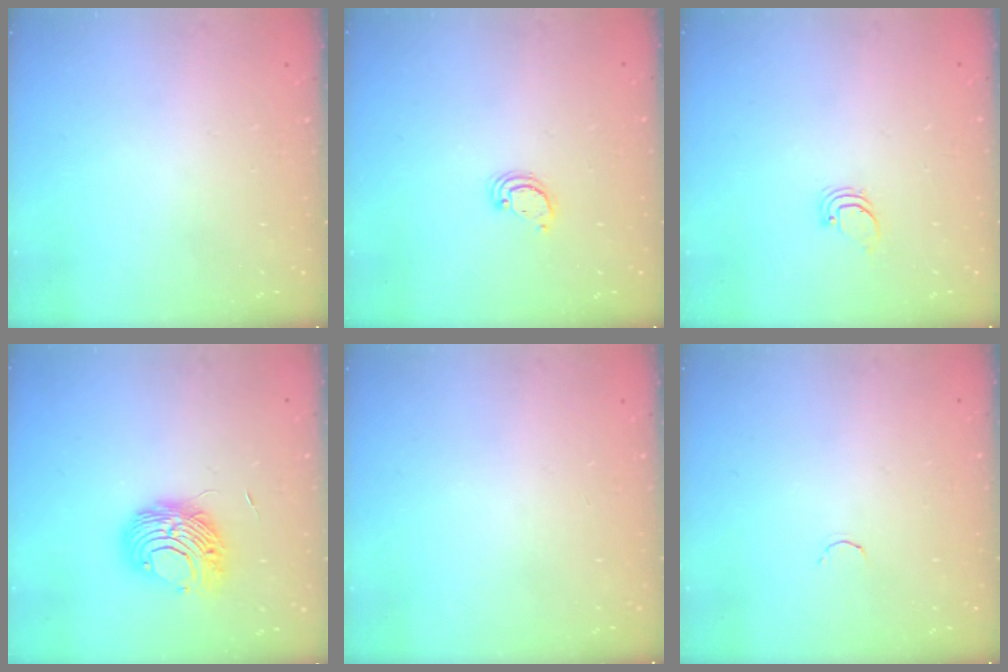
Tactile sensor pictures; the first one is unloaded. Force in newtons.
{"total": 2.6, "press": 2.6, "slide": 0.2}
{"total": 0.9, "press": 0.9, "slide": 0.1}
{"total": 9.2, "press": 9.2, "slide": 0.5}
{"total": 0.0}
{"total": 1.8, "press": 1.7, "slide": 0.4}